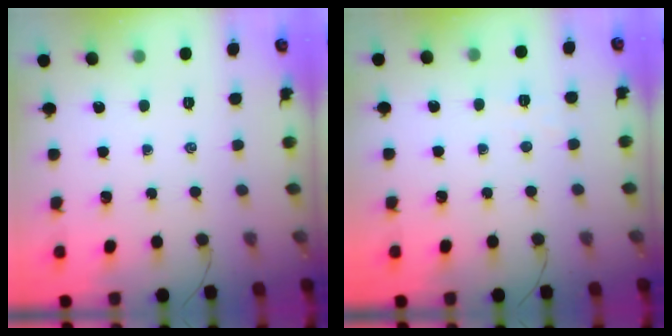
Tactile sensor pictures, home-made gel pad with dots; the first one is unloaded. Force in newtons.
{"total": 2.6, "press": 2.4, "slide": 0.8}